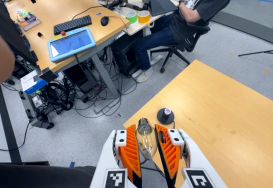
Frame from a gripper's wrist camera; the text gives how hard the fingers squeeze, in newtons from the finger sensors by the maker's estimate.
{"total": 12.3, "left": 12.5, "right": 12.2}